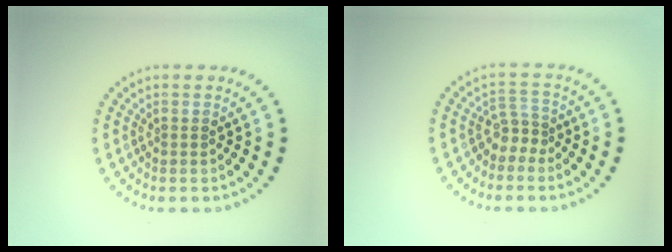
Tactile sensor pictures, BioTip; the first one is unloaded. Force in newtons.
{"total": 1.9, "press": 1.2, "slide": 1.4}